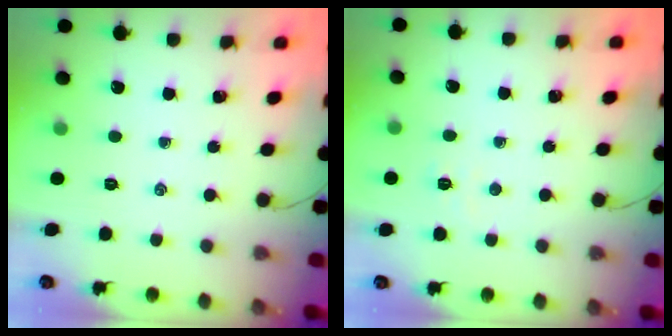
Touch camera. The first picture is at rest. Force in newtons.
{"total": 2.3, "press": 2.2, "slide": 0.7}